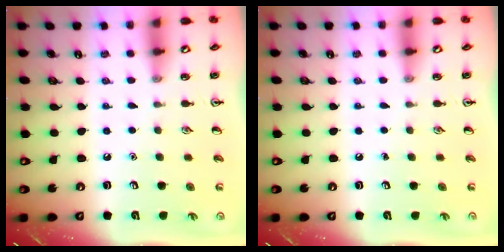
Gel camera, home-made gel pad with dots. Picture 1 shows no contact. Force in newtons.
{"total": 0.0}